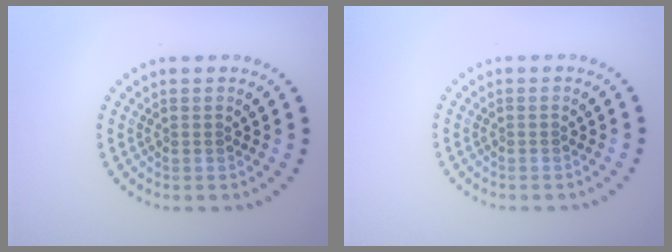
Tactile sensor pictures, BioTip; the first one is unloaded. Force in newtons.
{"total": 0.0}